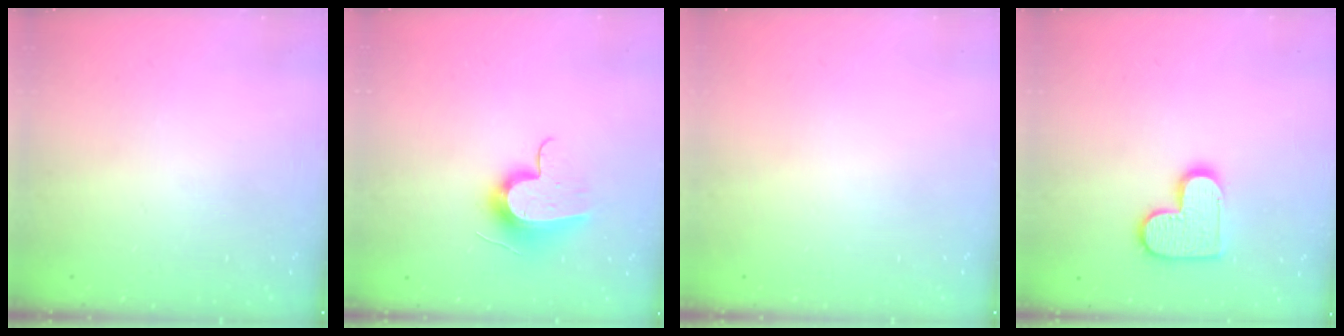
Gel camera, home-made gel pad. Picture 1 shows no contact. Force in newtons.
{"total": 12.4, "press": 12.4, "slide": 0.4}
{"total": 0.0}
{"total": 12.0, "press": 12.0, "slide": 0.6}